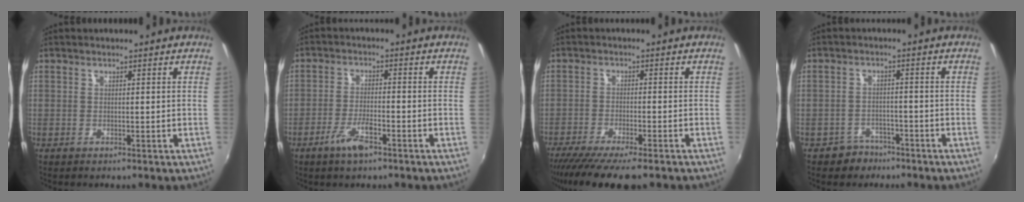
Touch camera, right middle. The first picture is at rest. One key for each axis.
{"total": 5.4, "fx": -3.4, "fy": 1.5, "fz": 3.9, "tx": -0.086, "ty": -0.005, "tz": -0.064}
{"total": 11.2, "fx": -9.0, "fy": 1.2, "fz": 6.6, "tx": -0.138, "ty": -0.043, "tz": -0.149}
{"total": 3.5, "fx": -2.5, "fy": 2.5, "fz": -0.1, "tx": -0.007, "ty": 0.011, "tz": -0.038}